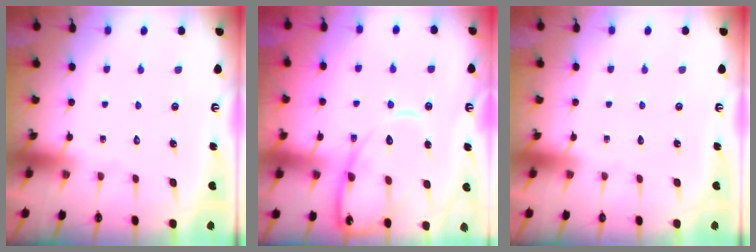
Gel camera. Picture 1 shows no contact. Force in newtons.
{"total": 14.6, "press": 14.5, "slide": 1.5}
{"total": 0.0}